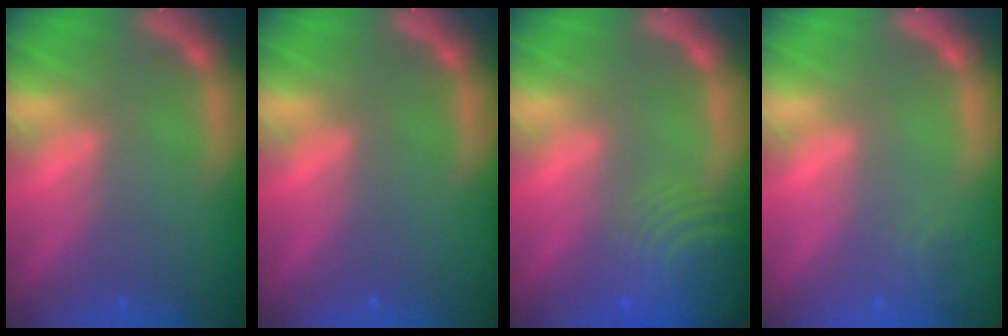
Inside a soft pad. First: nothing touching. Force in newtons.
{"total": 0.0}
{"total": 9.5}
{"total": 1.4}